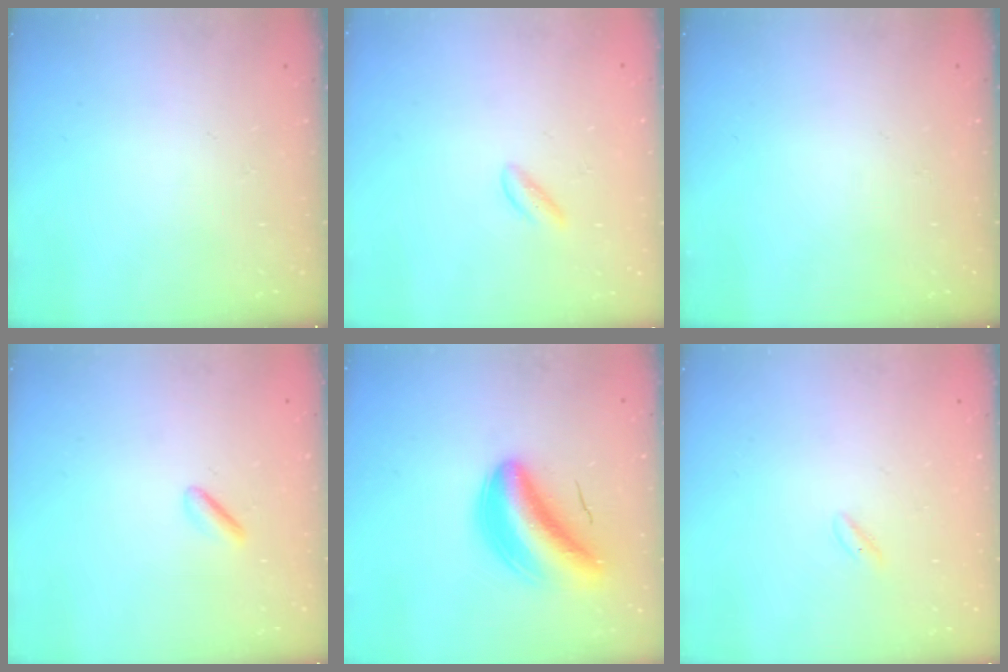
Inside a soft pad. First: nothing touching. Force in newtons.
{"total": 1.6, "press": 1.6, "slide": 0.4}
{"total": 0.0}
{"total": 1.4, "press": 1.1, "slide": 0.9}
{"total": 8.4, "press": 7.9, "slide": 2.8}
{"total": 1.2, "press": 0.9, "slide": 0.8}